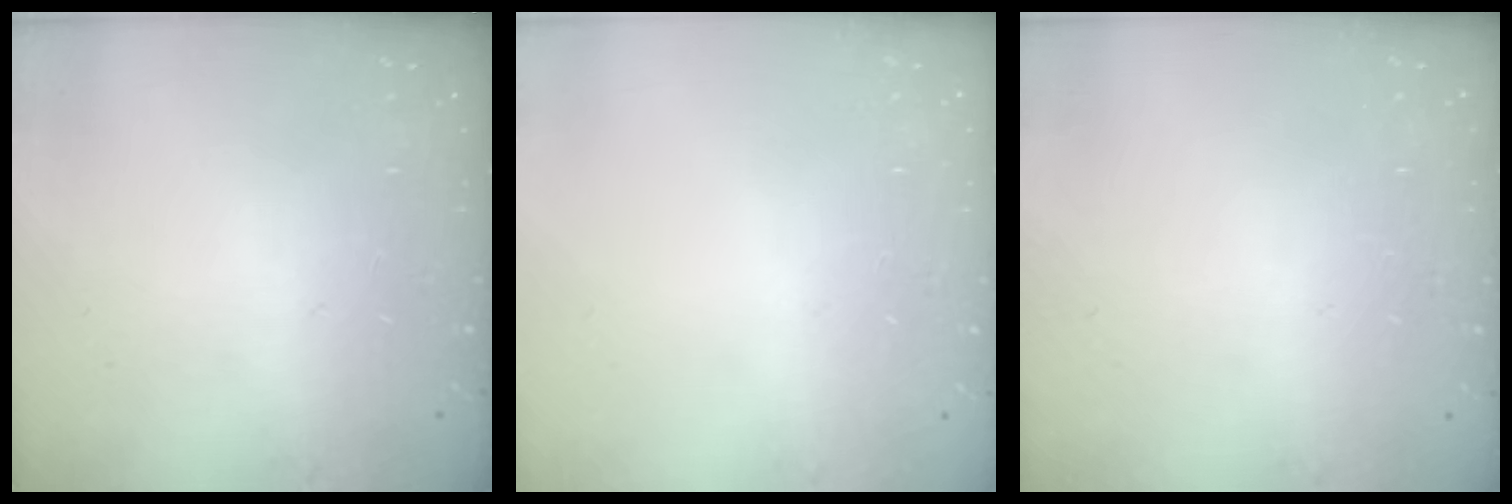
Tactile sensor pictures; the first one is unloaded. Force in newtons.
{"total": 0.0}
{"total": 0.0}